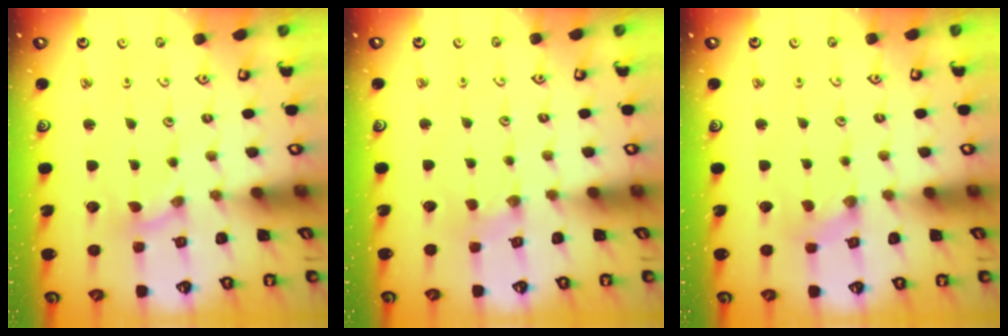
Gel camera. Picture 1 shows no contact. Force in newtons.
{"total": 1.2, "press": 1.1, "slide": 0.2}
{"total": 0.0}